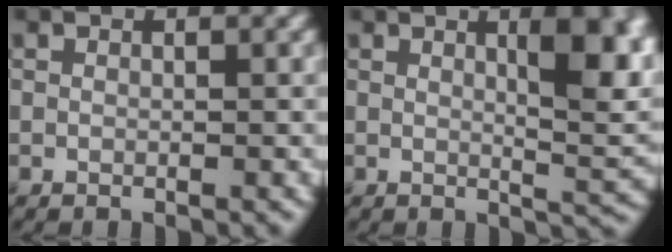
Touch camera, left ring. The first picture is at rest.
{"total": 6.6, "force": [2.0, 2.0, 5.9], "torque": [-0.063, 0.000, 0.030]}